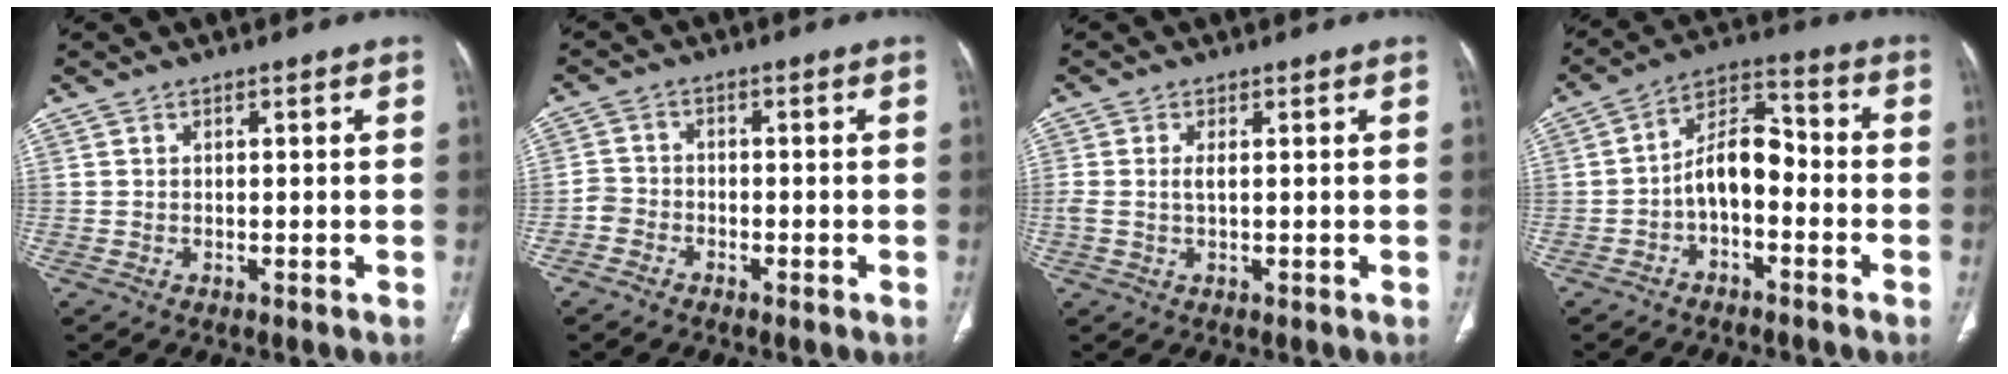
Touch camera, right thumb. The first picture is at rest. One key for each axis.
{"total": 3.2, "fx": -1.8, "fy": 2.6, "fz": 0.5, "tx": -0.002, "ty": 0.016, "tz": -0.044}
{"total": 1.9, "fx": 0.2, "fy": 0.8, "fz": 1.8, "tx": -0.048, "ty": 0.003, "tz": 0.006}
{"total": 9.2, "fx": -2.5, "fy": 5.2, "fz": 7.1, "tx": -0.108, "ty": 0.048, "tz": -0.054}